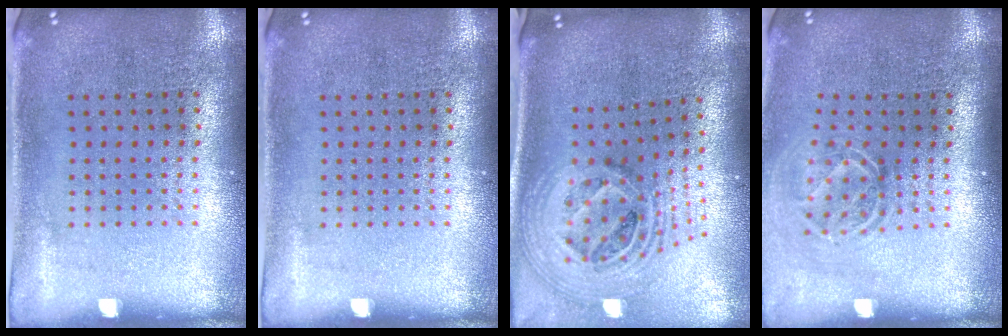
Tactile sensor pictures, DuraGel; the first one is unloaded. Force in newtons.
{"total": 0.0}
{"total": 2.7, "press": 1.9, "slide": 1.9}
{"total": 1.6, "press": 1.1, "slide": 1.2}